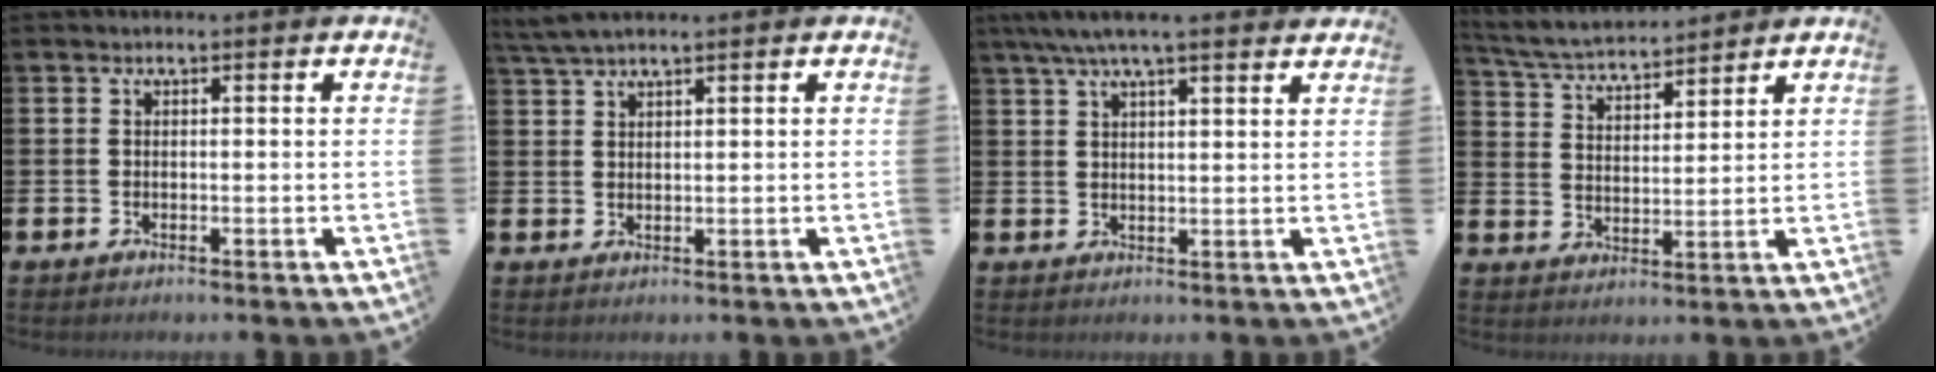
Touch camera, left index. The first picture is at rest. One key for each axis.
{"total": 3.0, "fx": 2.7, "fy": 0.4, "fz": 1.3, "tx": -0.036, "ty": 0.000, "tz": 0.052}
{"total": 5.9, "fx": 5.2, "fy": 0.7, "fz": 2.7, "tx": -0.061, "ty": -0.010, "tz": 0.094}
{"total": 5.1, "fx": 5.0, "fy": 0.6, "fz": 0.7, "tx": -0.038, "ty": -0.031, "tz": 0.088}